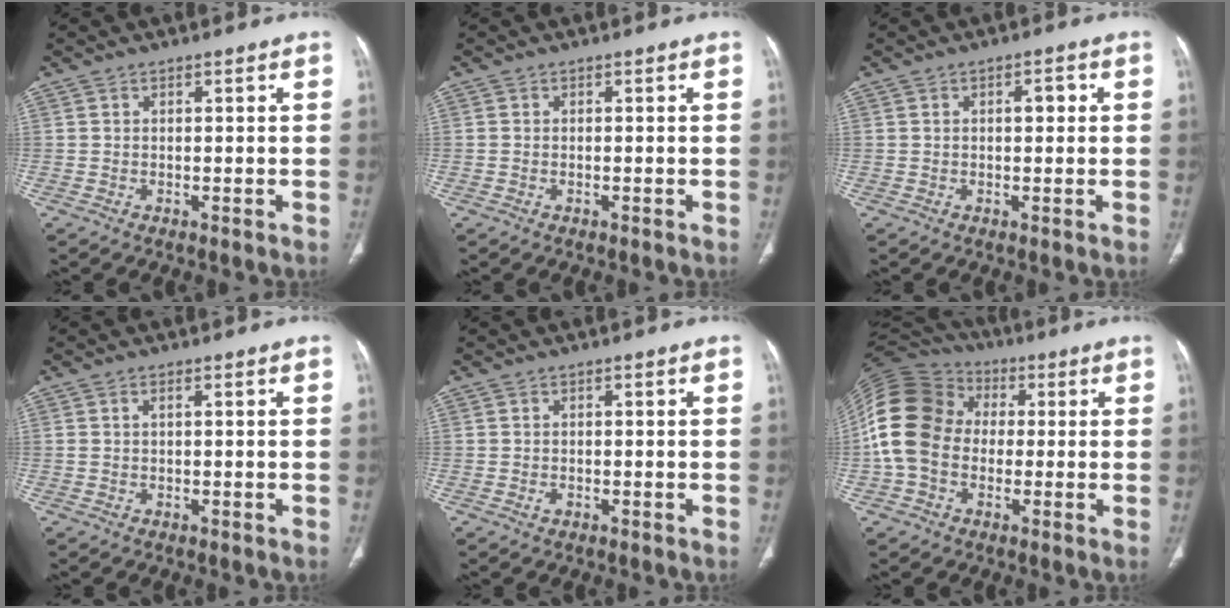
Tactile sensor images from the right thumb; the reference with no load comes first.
{"total": 0.0}
{"total": 2.2, "force": [0.4, 1.1, 1.8], "torque": [-0.024, 0.007, 0.003]}
{"total": 0.9, "force": [0.2, 0.3, 0.8], "torque": [-0.022, 0.005, 0.005]}
{"total": 0.8, "force": [-0.4, 0.6, 0.4], "torque": [-0.006, 0.003, -0.006]}
{"total": 16.8, "force": [-0.3, 13.2, 10.5], "torque": [-0.210, 0.038, -0.014]}